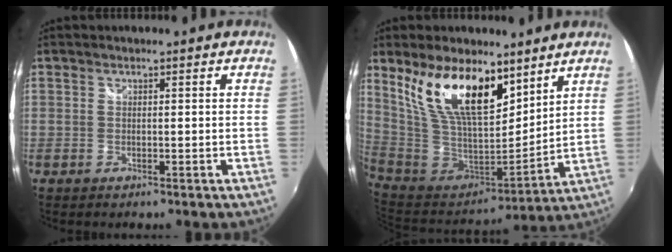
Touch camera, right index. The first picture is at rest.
{"total": 20.1, "force": [11.0, 9.3, 14.0], "torque": [-0.275, 0.013, 0.219]}